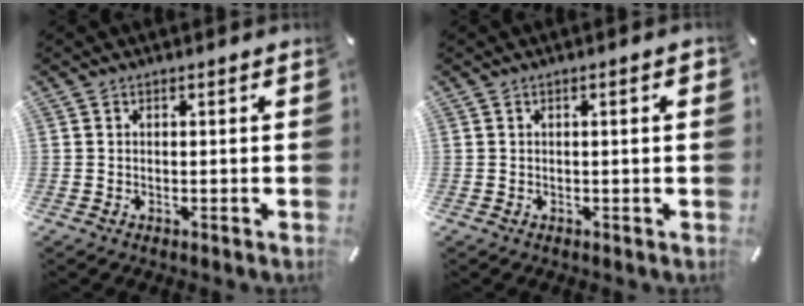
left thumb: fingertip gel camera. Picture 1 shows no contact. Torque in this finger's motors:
{"motor_torque": [-0.06, -0.05, 0.04, 0.08, -0.01]}